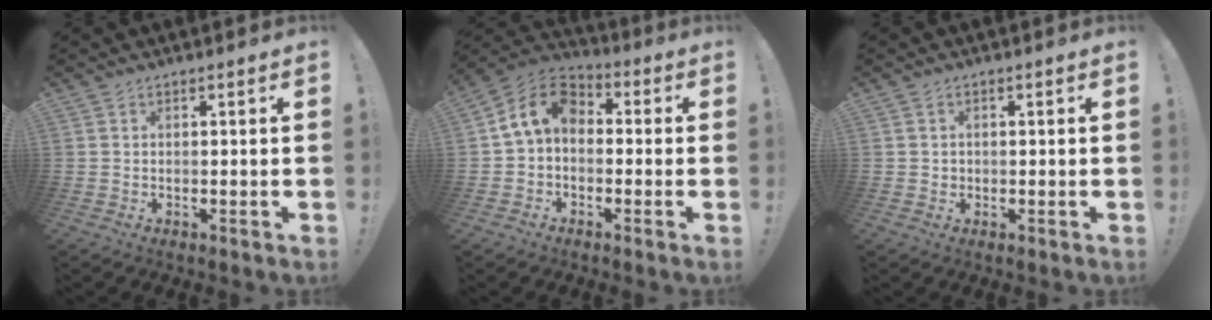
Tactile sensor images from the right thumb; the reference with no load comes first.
{"total": 10.3, "force": [0.9, 7.2, 7.2], "torque": [-0.151, 0.017, 0.021]}
{"total": 1.2, "force": [0.3, 1.1, 0.2], "torque": [0.002, -0.001, 0.003]}